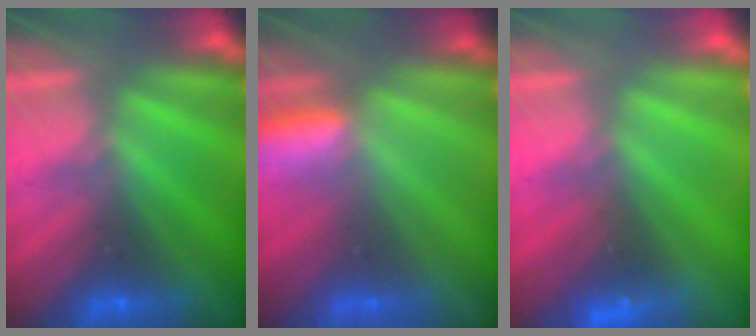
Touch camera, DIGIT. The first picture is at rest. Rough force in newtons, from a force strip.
{"total": 3.4}
{"total": 2.4}